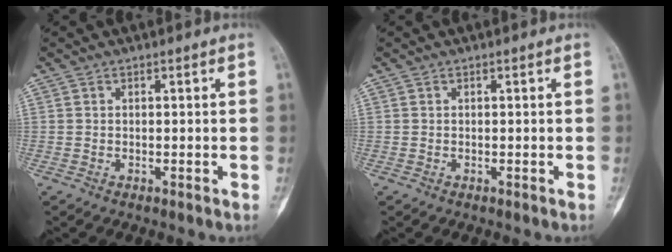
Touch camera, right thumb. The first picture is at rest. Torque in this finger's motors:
{"motor_torque": [-0.05, 0.02, 0.01, -0.01, 0.00]}